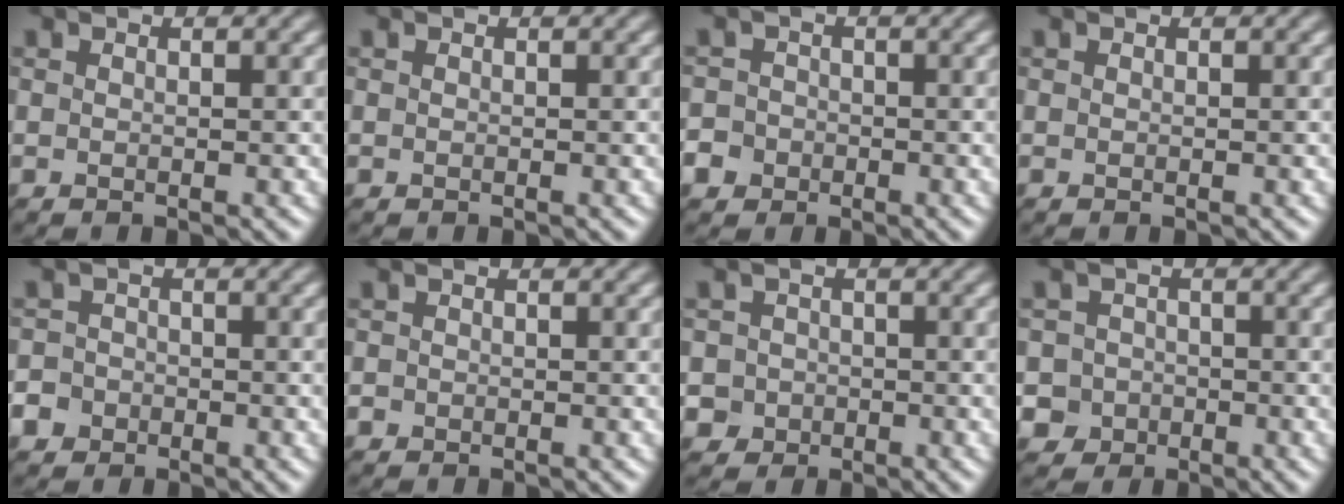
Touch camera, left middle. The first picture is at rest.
{"total": 0.0}
{"total": 3.5, "force": [-1.7, 3.0, 0.7], "torque": [-0.001, 0.001, -0.043]}
{"total": 0.0}
{"total": 3.9, "force": [-1.9, 3.3, 0.8], "torque": [0.000, 0.000, -0.048]}
{"total": 0.7, "force": [-0.3, 0.6, 0.1], "torque": [0.004, -0.004, -0.007]}
{"total": 3.4, "force": [-0.9, 3.2, 0.5], "torque": [0.013, 0.010, -0.032]}
{"total": 4.7, "force": [-1.9, 4.2, 0.6], "torque": [0.012, 0.003, -0.056]}